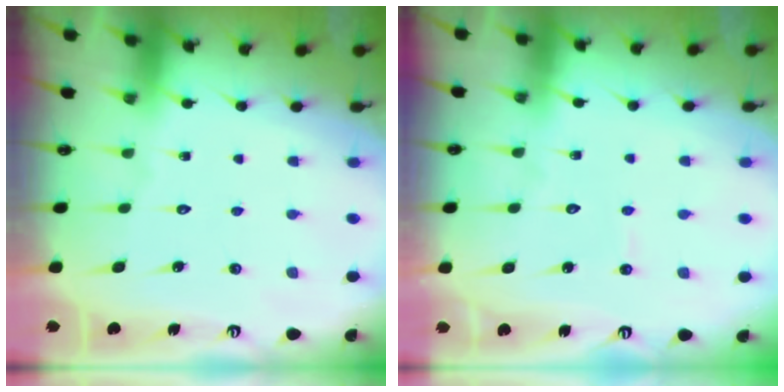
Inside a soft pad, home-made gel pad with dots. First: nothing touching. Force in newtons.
{"total": 2.5, "press": 2.5, "slide": 0.2}